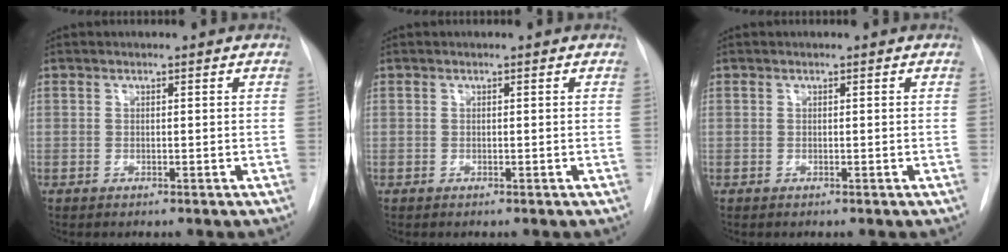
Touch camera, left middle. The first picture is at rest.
{"total": 0.0}
{"total": 0.0}